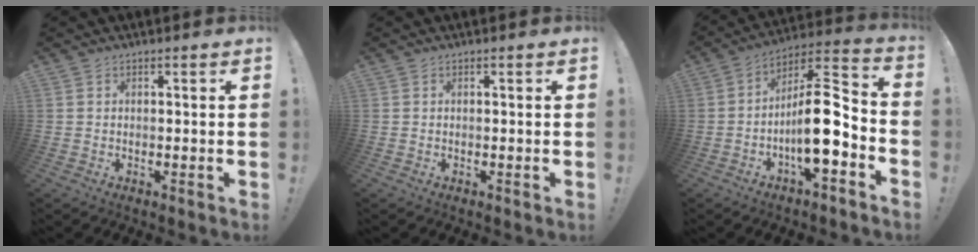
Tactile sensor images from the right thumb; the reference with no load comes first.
{"total": 0.0}
{"total": 16.4, "force": [-4.2, 5.7, 14.8], "torque": [-0.246, 0.022, -0.067]}